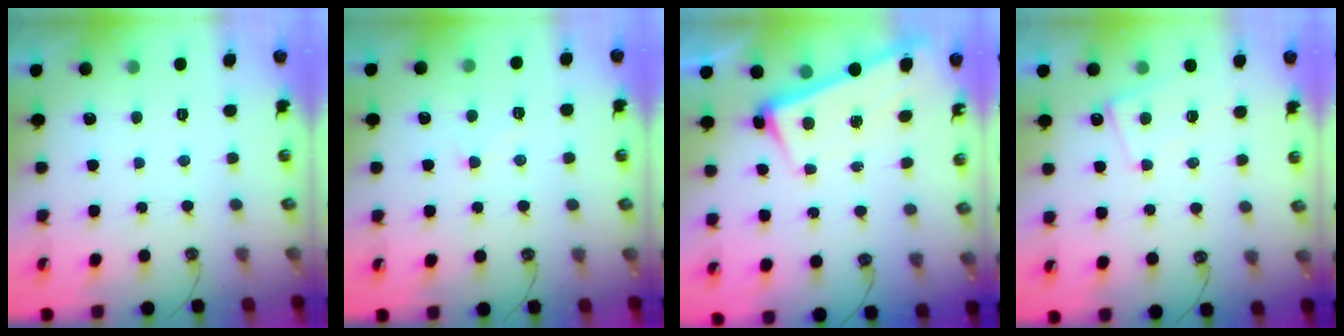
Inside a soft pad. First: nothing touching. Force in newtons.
{"total": 1.4, "press": 1.3, "slide": 0.4}
{"total": 2.6, "press": 2.4, "slide": 0.9}
{"total": 0.0}